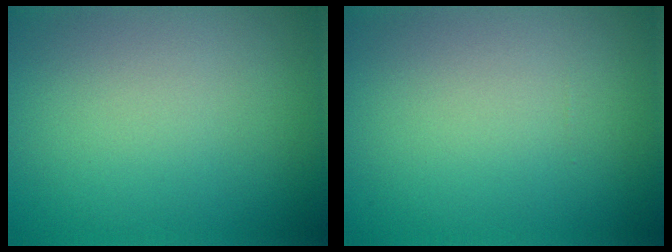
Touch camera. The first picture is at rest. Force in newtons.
{"total": 0.0}